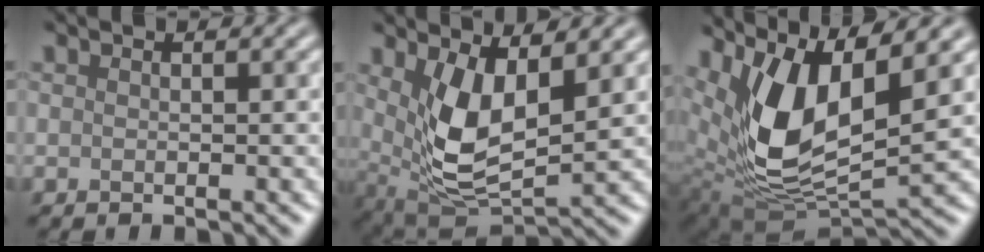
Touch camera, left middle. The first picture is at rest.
{"total": 6.3, "force": [1.3, 2.6, 5.6], "torque": [-0.121, -0.019, 0.036]}
{"total": 10.0, "force": [3.8, 4.4, 8.1], "torque": [-0.173, -0.014, 0.087]}